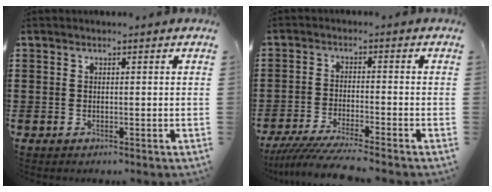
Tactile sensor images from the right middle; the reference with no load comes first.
{"total": 5.2, "force": [-4.7, -0.1, 2.0], "torque": [-0.054, -0.021, -0.095]}